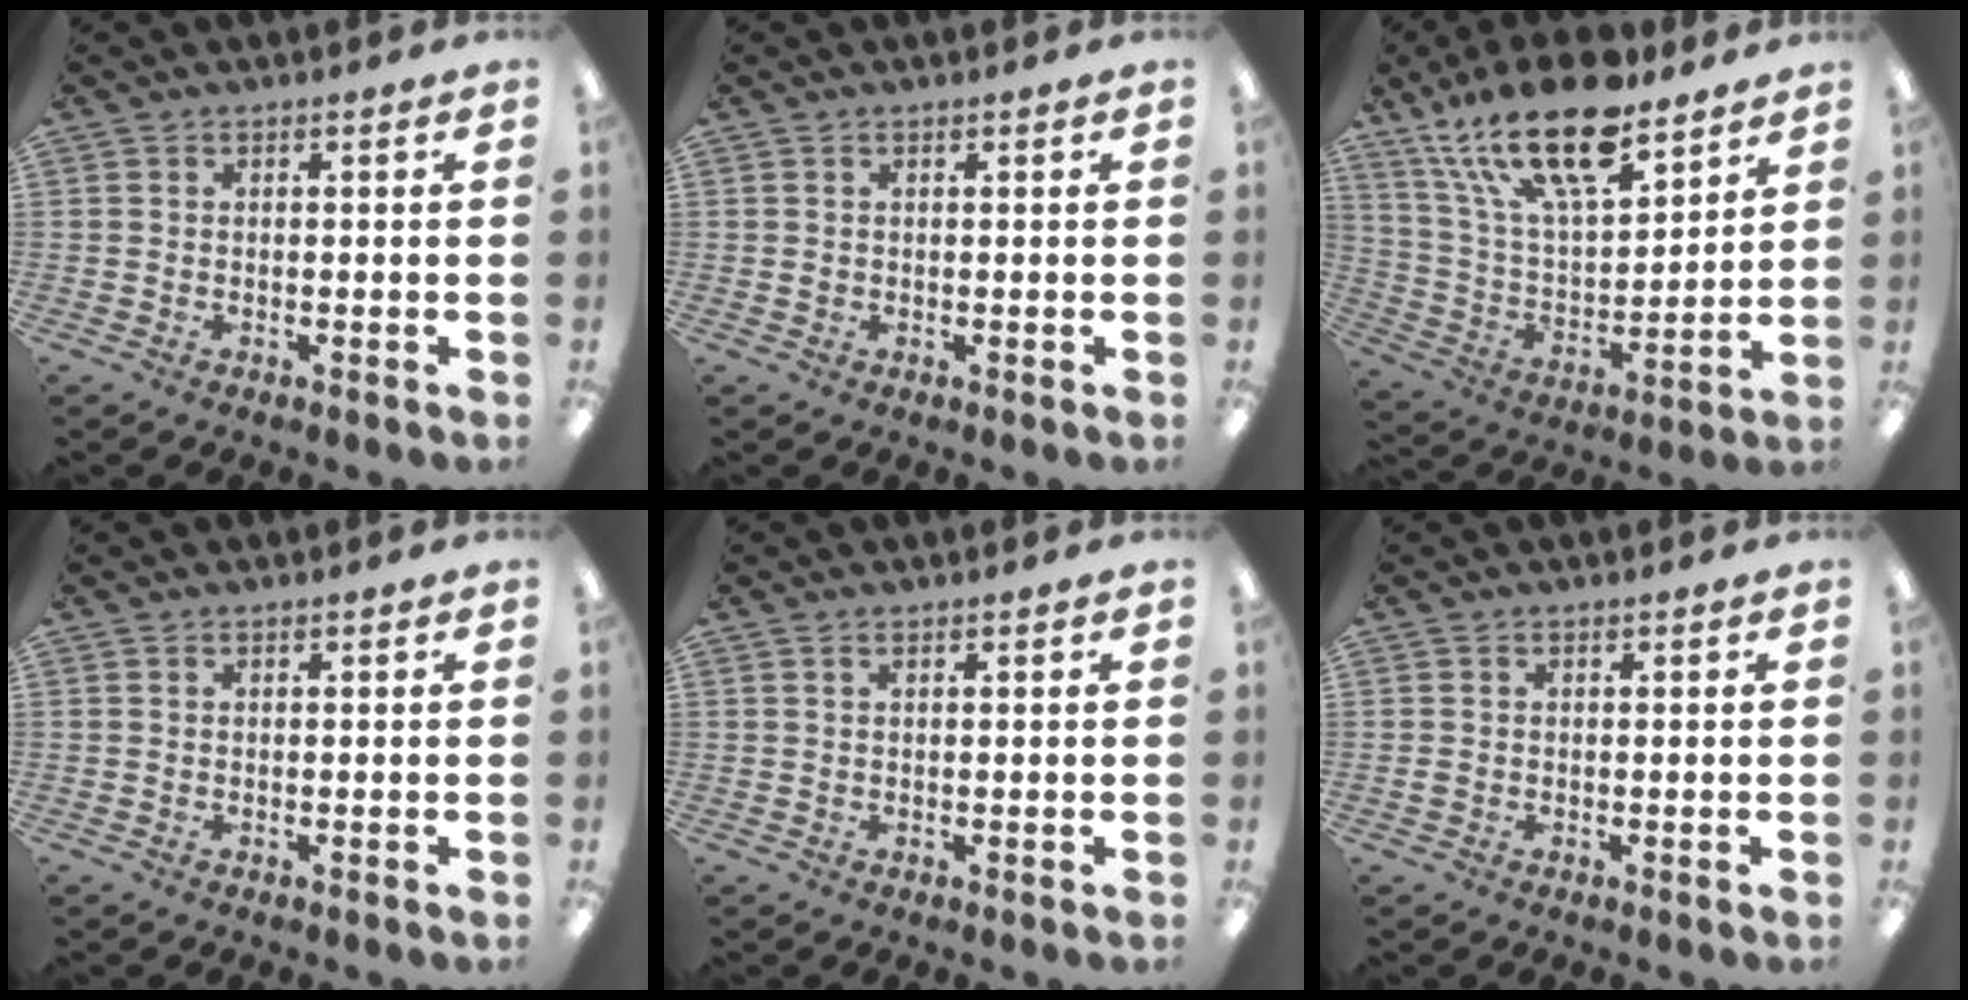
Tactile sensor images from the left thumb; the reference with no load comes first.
{"total": 0.7, "force": [0.2, 0.6, 0.3], "torque": [-0.006, 0.005, 0.002]}
{"total": 22.0, "force": [15.1, 8.3, 13.6], "torque": [-0.265, -0.081, 0.259]}
{"total": 0.0}
{"total": 0.9, "force": [0.6, 0.4, 0.6], "torque": [-0.013, 0.002, 0.011]}
{"total": 0.8, "force": [0.1, 0.7, 0.5], "torque": [-0.010, 0.004, 0.001]}